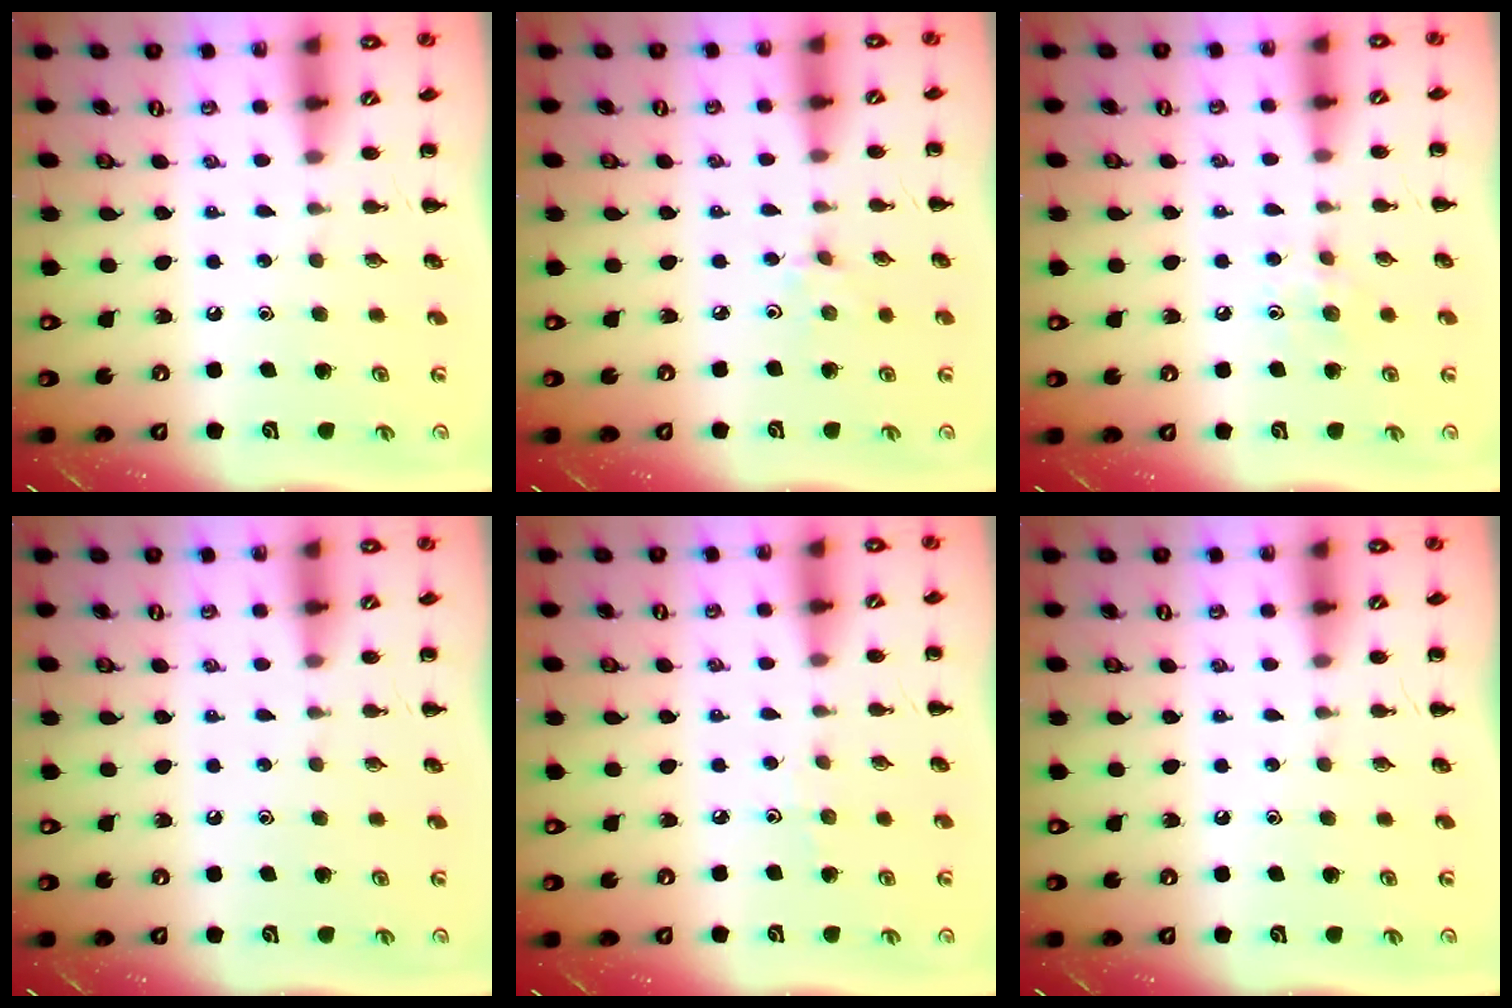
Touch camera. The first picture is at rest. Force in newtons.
{"total": 2.0, "press": 1.9, "slide": 0.7}
{"total": 6.8, "press": 6.6, "slide": 1.7}
{"total": 0.0}
{"total": 2.9, "press": 2.7, "slide": 1.2}
{"total": 0.0}